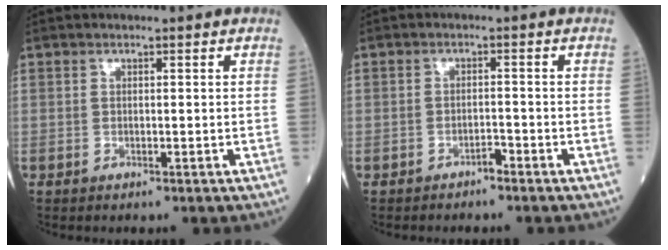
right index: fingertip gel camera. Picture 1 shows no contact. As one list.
[{"total": 1.4, "force": [-1.2, 0.5, 0.5], "torque": [-0.003, 0.004, -0.020]}]